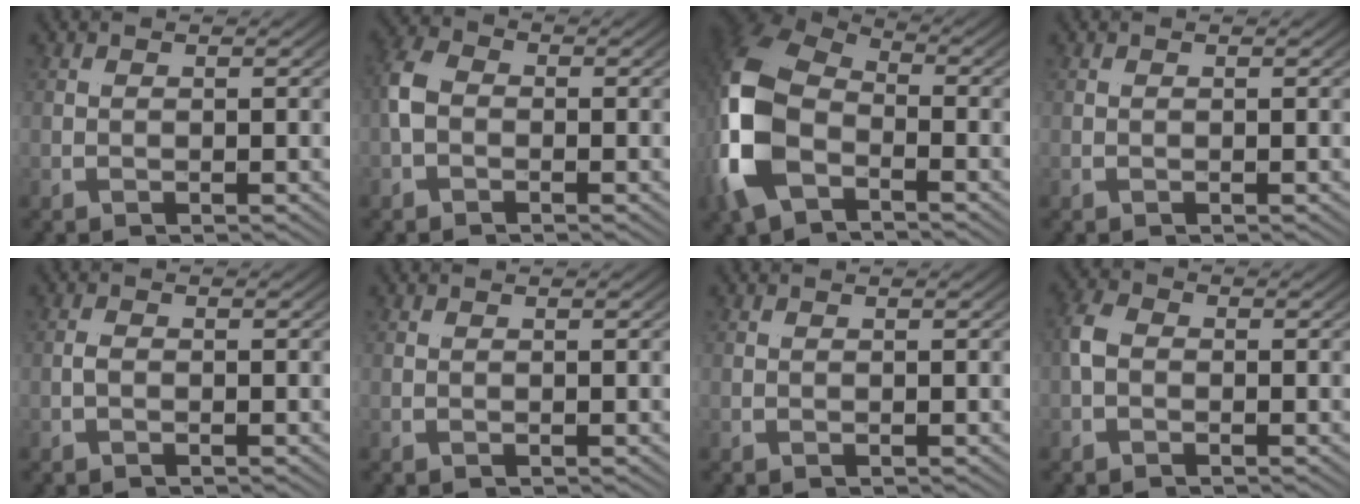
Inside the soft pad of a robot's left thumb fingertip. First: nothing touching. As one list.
[{"total": 4.1, "force": [0.3, 3.3, 2.4], "torque": [-0.057, 0.003, -0.004]}, {"total": 12.3, "force": [-1.4, 8.4, 8.8], "torque": [-0.237, -0.016, -0.025]}, {"total": 0.0}, {"total": 0.5, "force": [-0.4, 0.1, 0.2], "torque": [-0.010, 0.000, -0.011]}, {"total": 0.0}, {"total": 0.0}, {"total": 2.7, "force": [0.2, 2.3, 1.4], "torque": [-0.037, 0.003, -0.005]}]